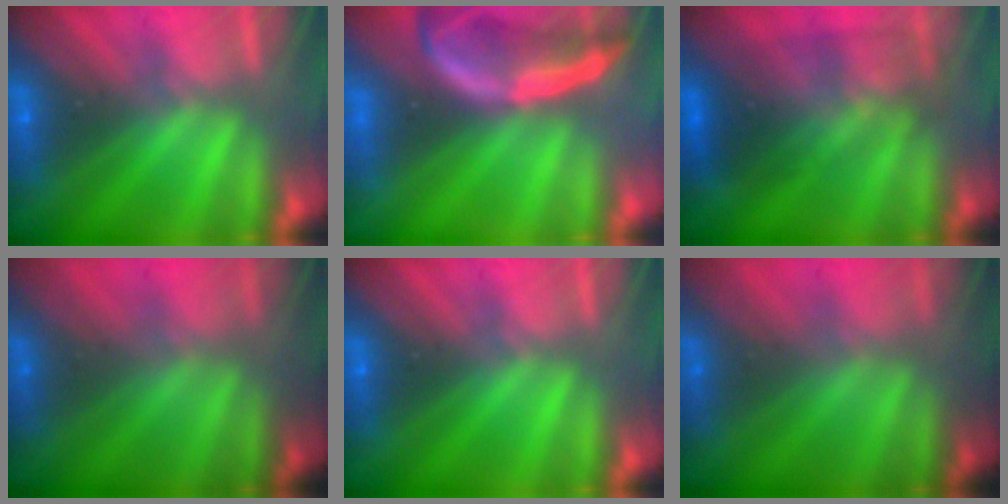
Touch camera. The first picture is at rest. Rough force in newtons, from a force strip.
{"total": 2.0}
{"total": 2.9}
{"total": 1.7}
{"total": 0.0}
{"total": 1.7}